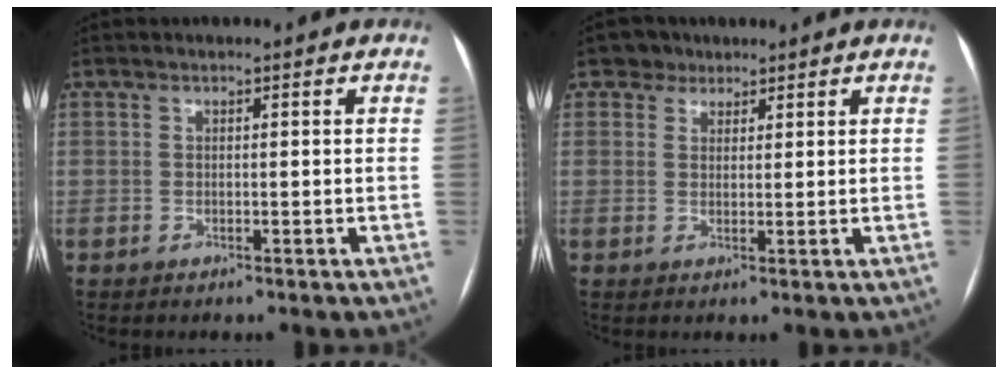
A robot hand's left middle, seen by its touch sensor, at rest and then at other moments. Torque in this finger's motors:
{"motor_torque": [-0.06, -0.02, -0.07, -0.01]}